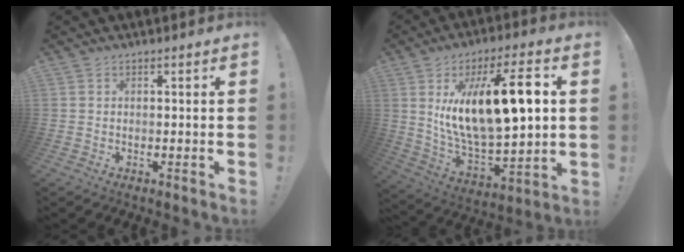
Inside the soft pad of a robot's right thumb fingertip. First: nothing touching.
{"total": 22.0, "force": [6.1, 8.3, 19.4], "torque": [-0.336, -0.032, 0.101]}